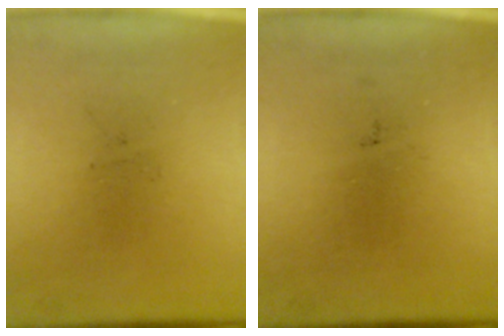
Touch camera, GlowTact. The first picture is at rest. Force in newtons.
{"total": 0.0}